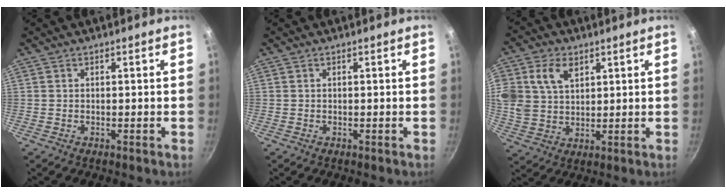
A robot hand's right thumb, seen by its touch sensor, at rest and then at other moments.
{"total": 0.0}
{"total": 13.0, "force": [4.9, 9.6, 7.3], "torque": [-0.155, 0.005, 0.099]}